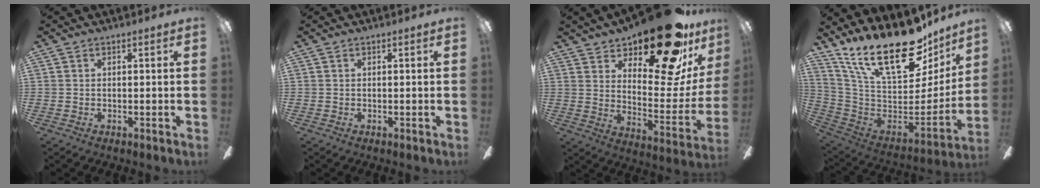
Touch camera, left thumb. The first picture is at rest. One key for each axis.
{"total": 0.0}
{"total": 24.8, "fx": 18.6, "fy": 8.4, "fz": 14.1, "tx": -0.184, "ty": -0.125, "tz": 0.303}
{"total": 27.1, "fx": 17.6, "fy": 10.7, "fz": 17.7, "tx": -0.289, "ty": -0.121, "tz": 0.309}